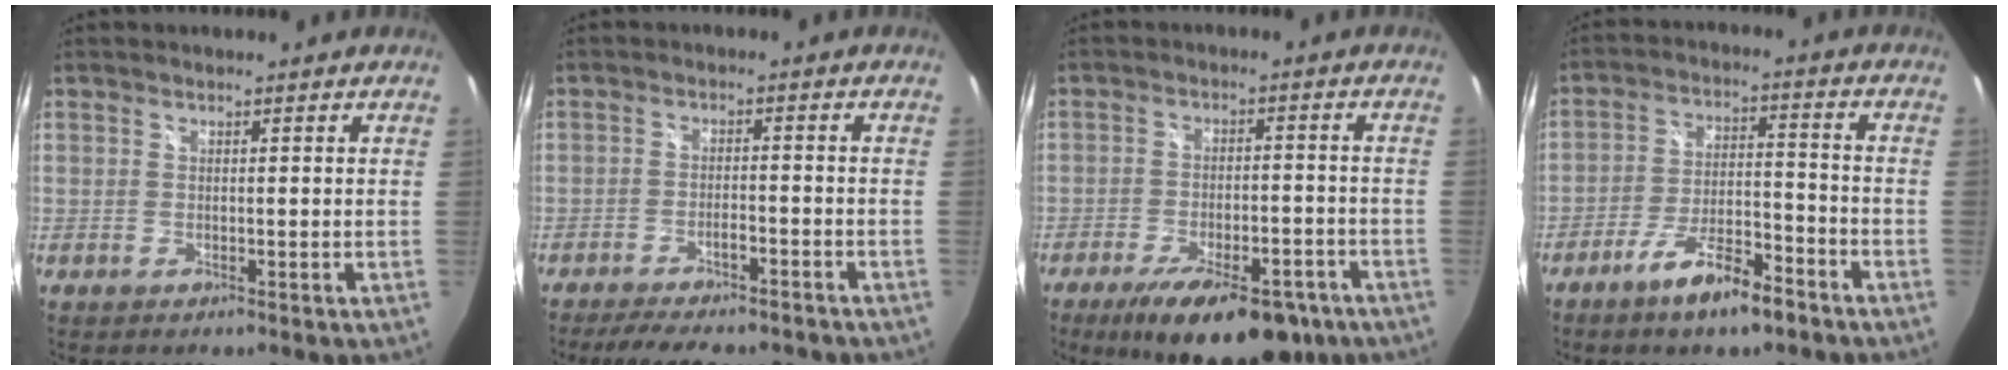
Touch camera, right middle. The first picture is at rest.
{"total": 12.1, "force": [-10.4, 2.9, 5.5], "torque": [-0.118, -0.011, -0.144]}
{"total": 17.9, "force": [-12.0, 6.8, 11.4], "torque": [-0.200, -0.026, -0.164]}
{"total": 8.0, "force": [-5.1, 2.8, 5.5], "torque": [-0.112, 0.003, -0.079]}